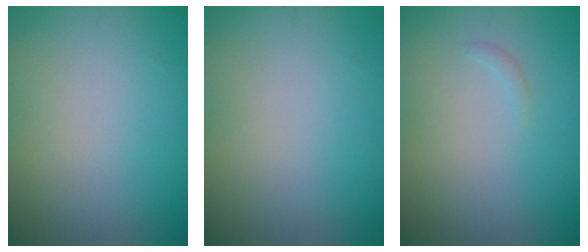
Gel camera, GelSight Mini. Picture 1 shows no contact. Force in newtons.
{"total": 0.0}
{"total": 0.5, "press": 0.5, "slide": 0.1}